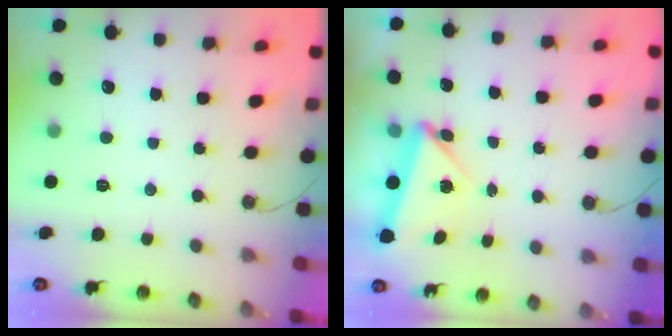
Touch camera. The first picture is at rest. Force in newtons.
{"total": 5.9, "press": 5.9, "slide": 0.7}